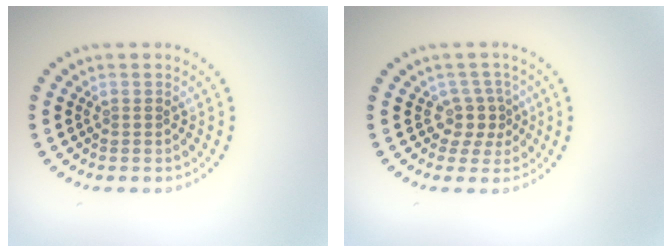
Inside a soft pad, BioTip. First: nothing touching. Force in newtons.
{"total": 2.4, "press": 1.8, "slide": 1.6}